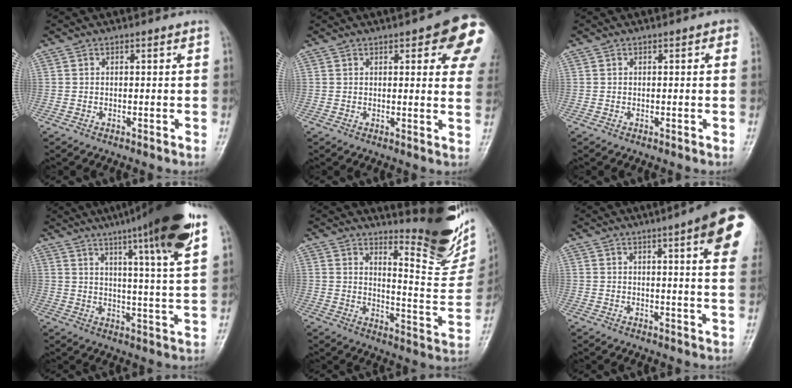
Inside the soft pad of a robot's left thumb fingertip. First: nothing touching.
{"total": 13.6, "force": [5.7, 4.5, 11.5], "torque": [-0.104, -0.016, 0.055]}
{"total": 1.4, "force": [0.6, 0.5, 1.1], "torque": [-0.010, 0.002, 0.003]}
{"total": 19.3, "force": [11.9, 1.0, 15.1], "torque": [-0.207, -0.042, 0.162]}
{"total": 16.9, "force": [14.0, 3.7, 8.8], "torque": [-0.084, -0.146, 0.182]}
{"total": 14.3, "force": [6.7, 2.3, 12.4], "torque": [-0.138, -0.020, 0.071]}